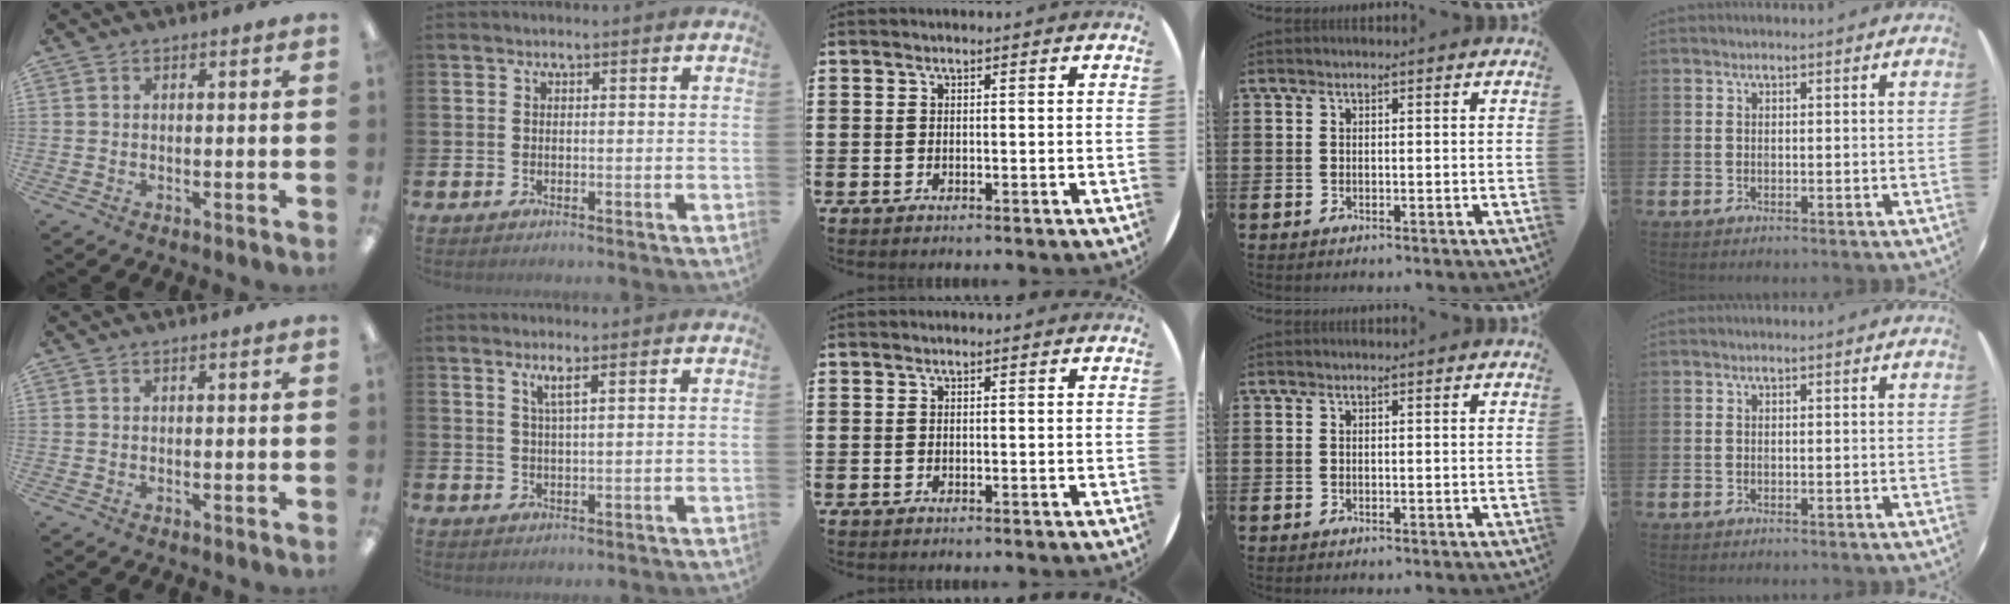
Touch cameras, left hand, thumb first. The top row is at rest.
{"index": {"total": 2.5, "force": [1.5, 0.3, 2.0], "torque": [-0.039, 0.002, 0.025]}}